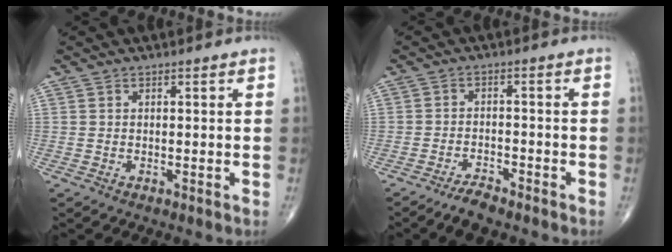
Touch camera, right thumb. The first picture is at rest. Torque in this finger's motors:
{"motor_torque": [1.14, 0.04, 0.31, -0.34, 0.00]}